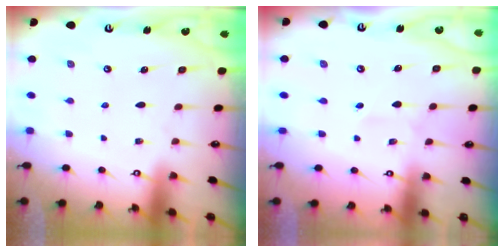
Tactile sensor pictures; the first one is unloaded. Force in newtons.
{"total": 2.7, "press": 2.5, "slide": 0.9}